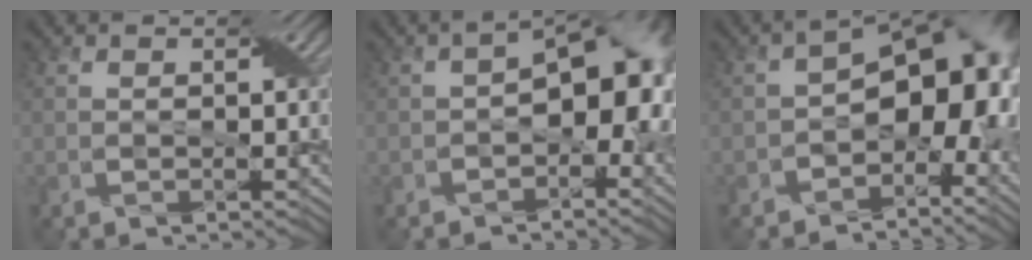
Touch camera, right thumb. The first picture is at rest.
{"total": 10.3, "force": [-1.7, 6.2, 8.0], "torque": [-0.087, -0.009, -0.027]}
{"total": 11.7, "force": [-2.6, 7.3, 8.7], "torque": [-0.098, -0.009, -0.052]}